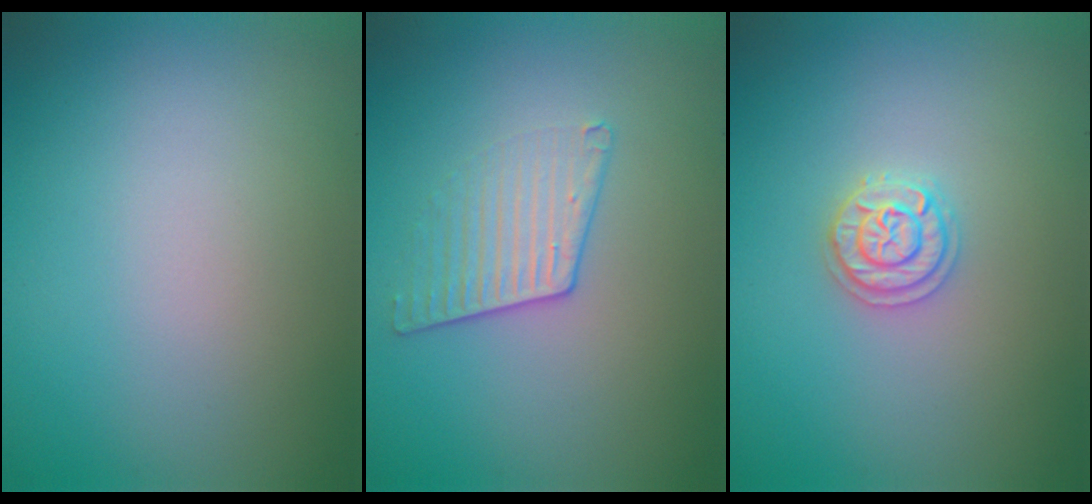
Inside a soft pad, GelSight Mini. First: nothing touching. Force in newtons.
{"total": 2.0, "press": 1.5, "slide": 1.3}
{"total": 2.0, "press": 2.0, "slide": 0.3}